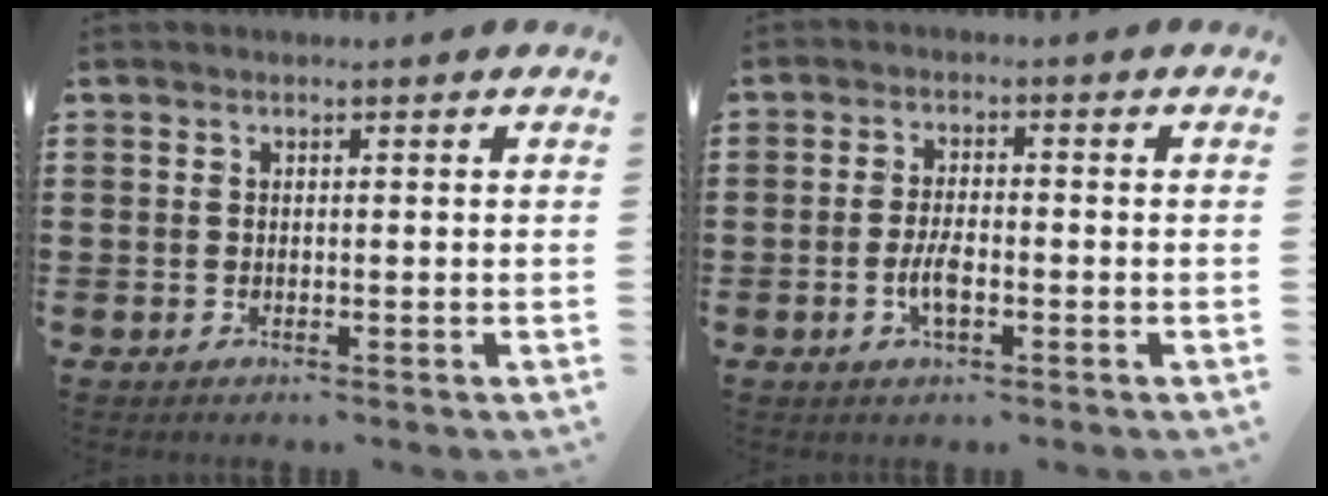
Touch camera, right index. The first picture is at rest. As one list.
[{"total": 3.9, "force": [-1.2, 1.5, 3.3], "torque": [-0.073, 0.000, -0.025]}]